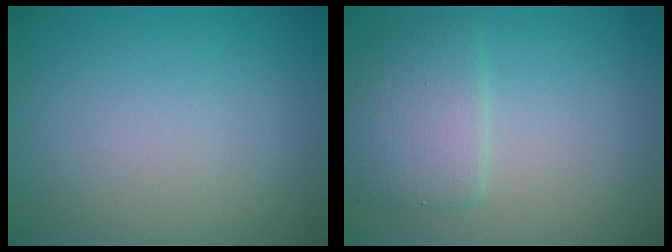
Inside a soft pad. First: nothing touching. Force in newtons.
{"total": 3.7, "press": 3.7, "slide": 0.2}